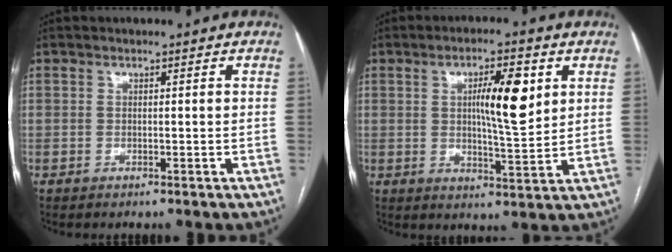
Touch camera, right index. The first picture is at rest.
{"total": 9.0, "force": [2.5, 1.7, 8.5], "torque": [-0.138, 0.004, 0.043]}